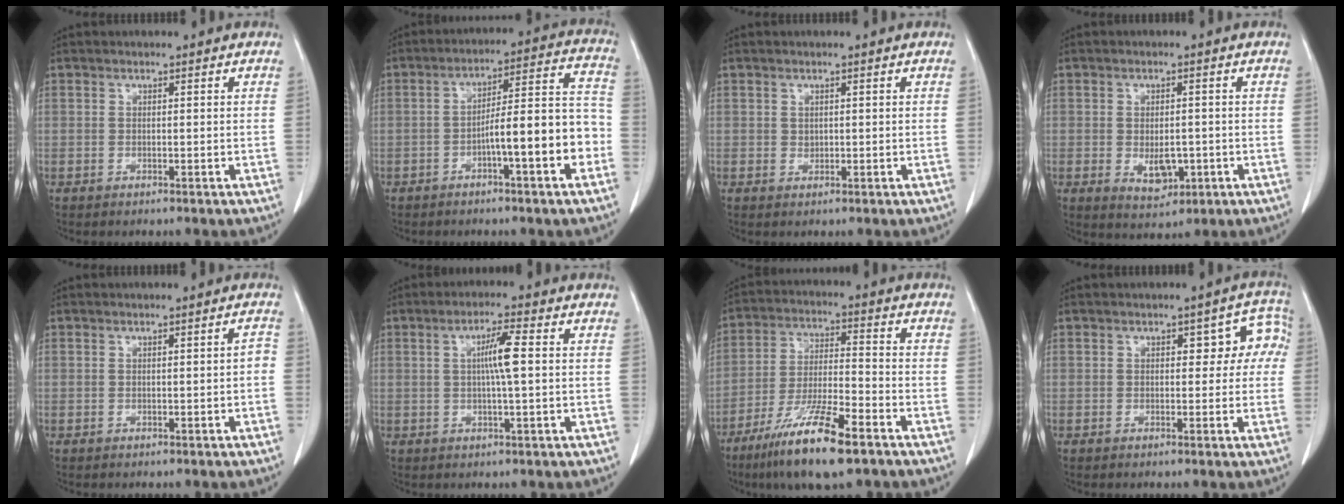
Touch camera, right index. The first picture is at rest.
{"total": 11.5, "force": [-4.0, 1.4, 10.7], "torque": [-0.152, 0.034, -0.057]}
{"total": 0.6, "force": [0.2, 0.5, 0.2], "torque": [0.000, -0.001, 0.003]}
{"total": 4.8, "force": [-1.2, 2.8, 3.8], "torque": [-0.056, -0.006, -0.004]}
{"total": 1.1, "force": [-0.4, 0.3, 1.0], "torque": [-0.007, 0.003, -0.005]}
{"total": 4.9, "force": [0.5, 0.1, 4.9], "torque": [-0.088, 0.003, 0.009]}
{"total": 13.7, "force": [-8.7, 1.7, 10.5], "torque": [-0.202, -0.031, -0.156]}
{"total": 5.6, "force": [0.8, 3.3, 4.4], "torque": [-0.032, 0.039, 0.007]}